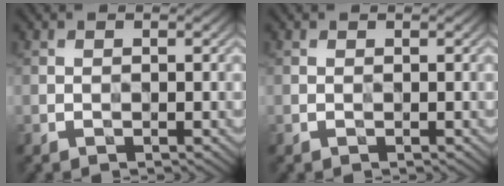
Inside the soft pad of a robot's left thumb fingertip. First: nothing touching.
{"total": 0.0}